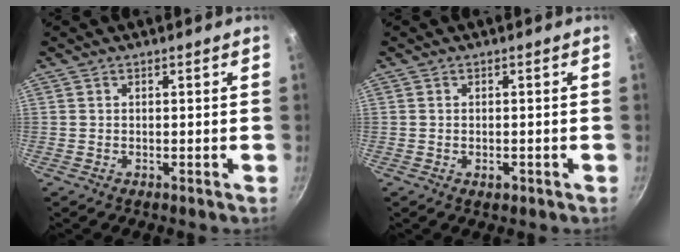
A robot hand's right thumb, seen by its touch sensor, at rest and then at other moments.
{"total": 1.5, "force": [-0.7, 0.9, 1.0], "torque": [-0.017, 0.000, -0.011]}